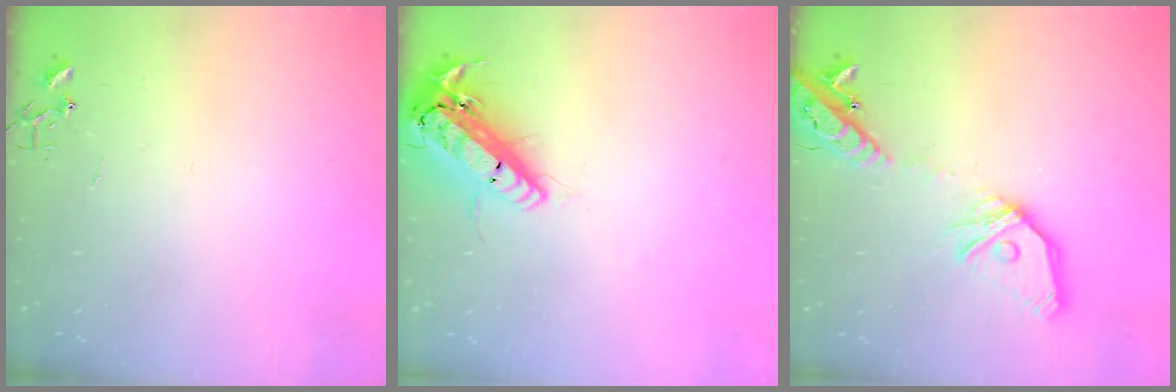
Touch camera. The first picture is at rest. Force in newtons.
{"total": 18.4, "press": 18.1, "slide": 3.2}
{"total": 18.2, "press": 18.0, "slide": 3.2}